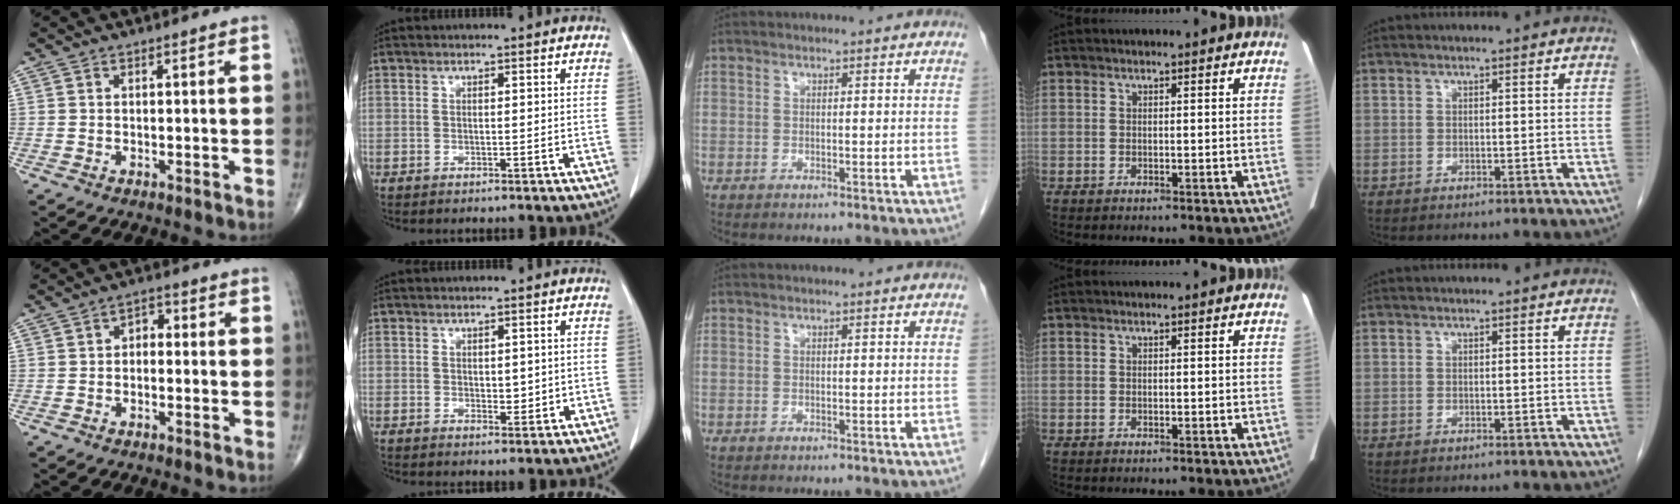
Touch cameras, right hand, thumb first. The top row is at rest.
{"thumb": {"total": 2.9, "force": [-0.2, 2.1, 2.0], "torque": [-0.013, 0.014, -0.016]}, "index": {"total": 2.2, "force": [0.2, 1.2, 1.8], "torque": [-0.022, -0.006, 0.008]}}